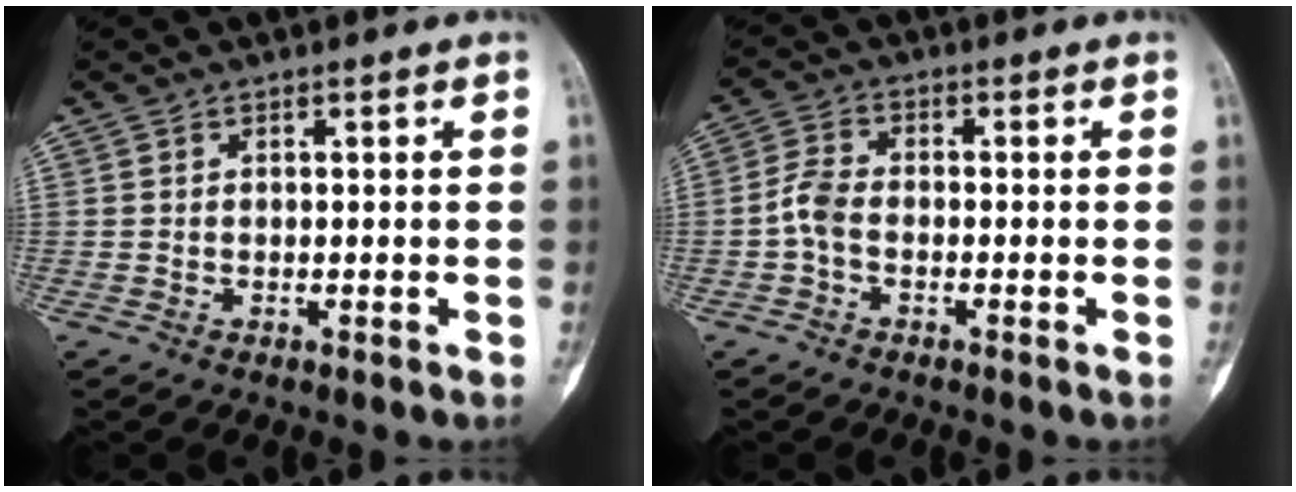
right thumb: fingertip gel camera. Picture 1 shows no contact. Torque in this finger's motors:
{"motor_torque": [0.21, -0.03, 0.24, -0.23, 0.09]}